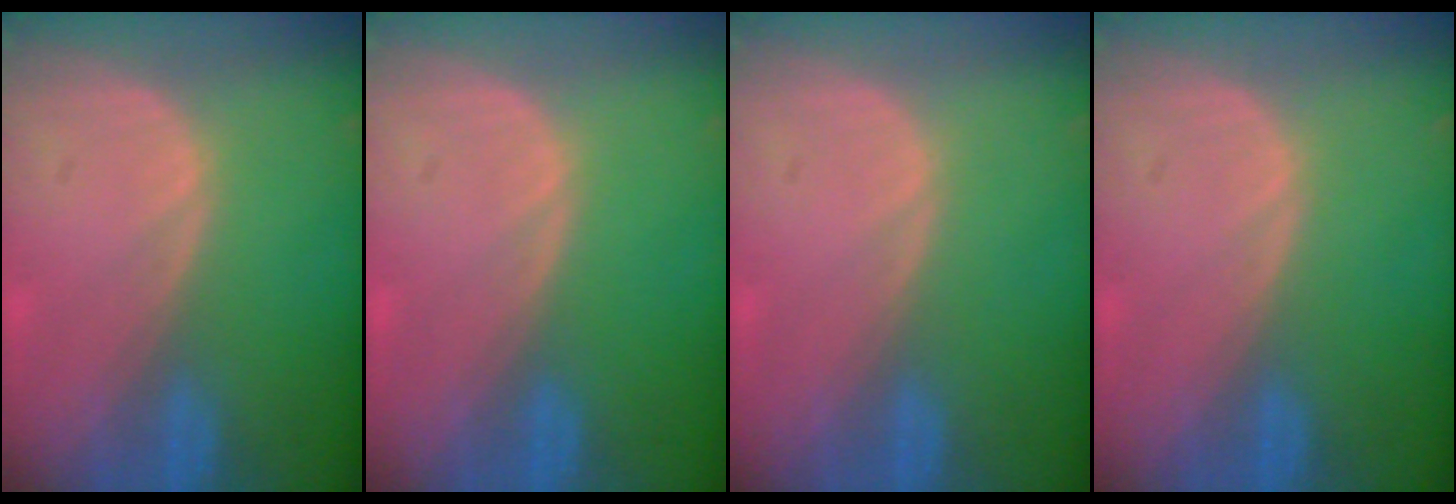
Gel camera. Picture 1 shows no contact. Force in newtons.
{"total": 0.0}
{"total": 0.0}
{"total": 0.0}